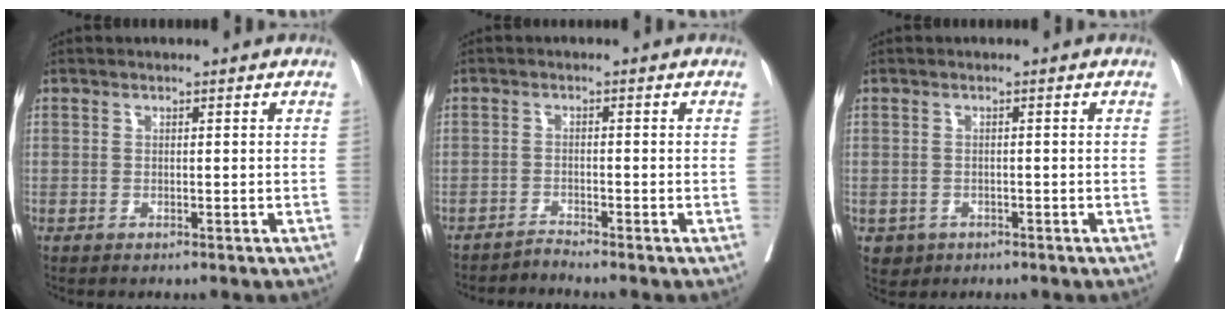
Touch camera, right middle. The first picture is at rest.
{"total": 1.8, "force": [-1.6, -0.8, -0.5], "torque": [0.012, -0.009, -0.028]}
{"total": 2.3, "force": [-1.2, 2.0, 0.4], "torque": [-0.002, 0.005, -0.014]}